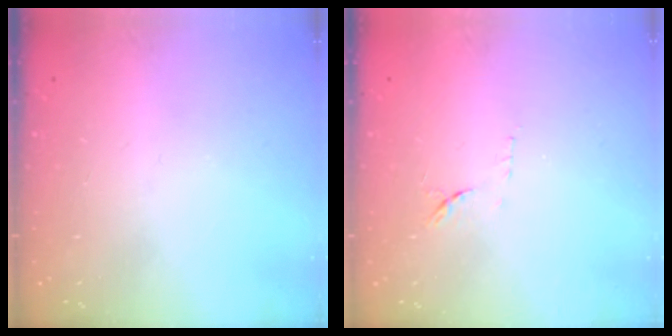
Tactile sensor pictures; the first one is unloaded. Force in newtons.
{"total": 8.0, "press": 7.9, "slide": 0.9}